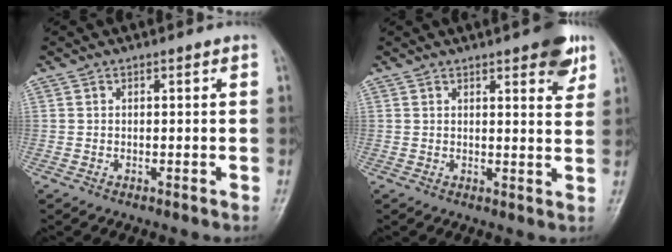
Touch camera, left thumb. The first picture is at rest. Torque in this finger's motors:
{"motor_torque": [1.19, 0.61, 0.71, -0.49, 0.14]}